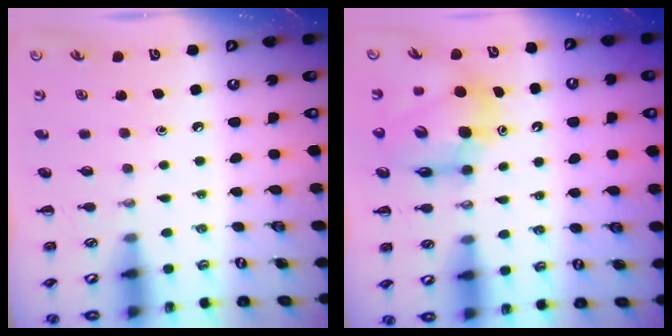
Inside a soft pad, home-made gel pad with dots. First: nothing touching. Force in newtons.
{"total": 10.5, "press": 10.0, "slide": 3.2}